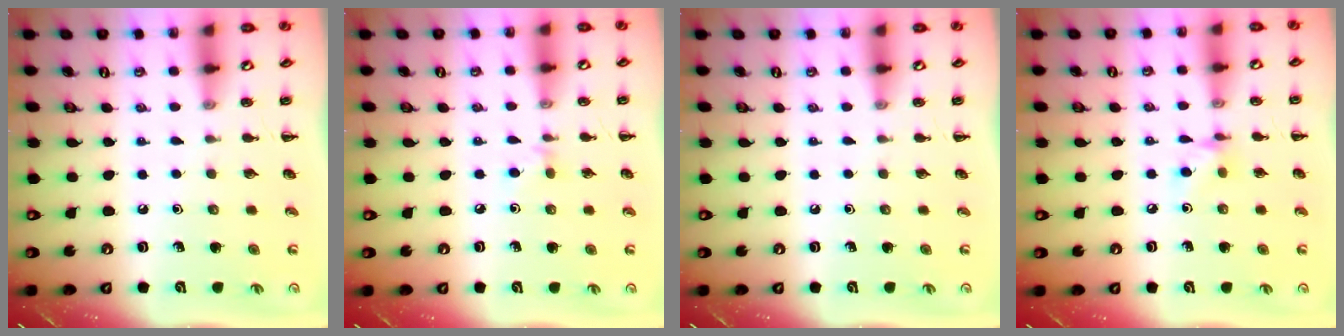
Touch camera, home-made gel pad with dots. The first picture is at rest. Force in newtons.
{"total": 3.8, "press": 3.4, "slide": 1.5}
{"total": 0.0}
{"total": 5.9, "press": 5.8, "slide": 0.8}